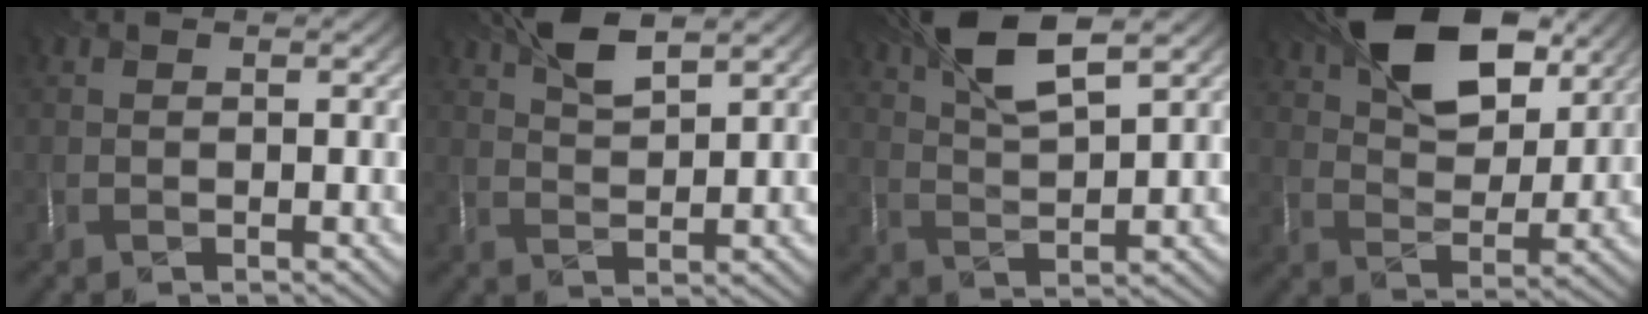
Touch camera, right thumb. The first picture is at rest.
{"total": 5.4, "force": [3.8, 1.4, 3.6], "torque": [-0.076, 0.010, 0.078]}
{"total": 8.8, "force": [5.4, 2.3, 6.6], "torque": [-0.133, 0.014, 0.106]}
{"total": 13.8, "force": [8.0, 6.9, 8.9], "torque": [-0.151, 0.010, 0.133]}